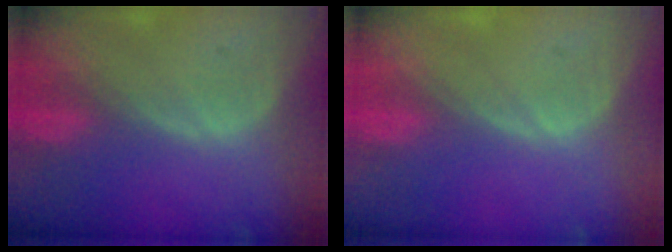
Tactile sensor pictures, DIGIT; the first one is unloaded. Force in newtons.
{"total": 0.0}